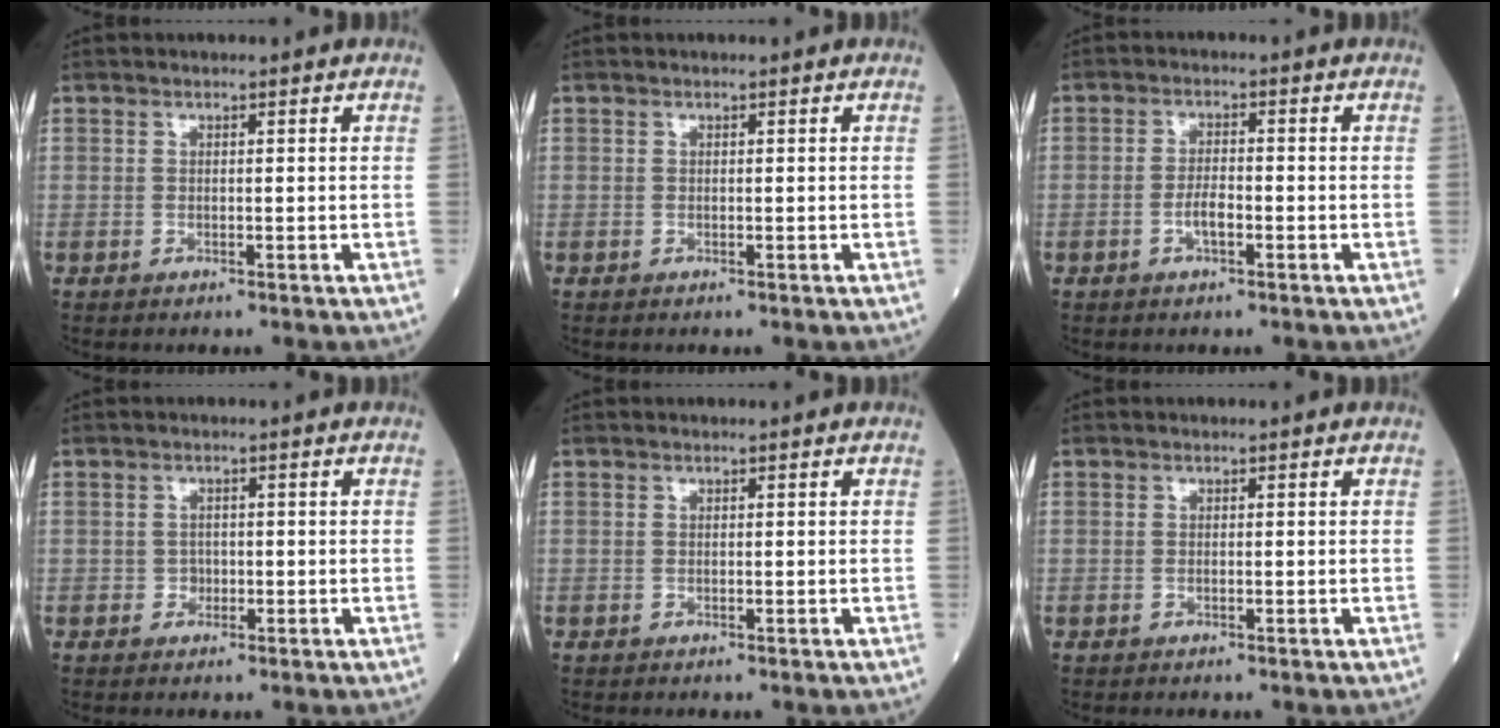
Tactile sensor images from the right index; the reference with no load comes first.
{"total": 0.0}
{"total": 2.8, "force": [-1.1, 0.7, 2.5], "torque": [-0.048, 0.003, -0.021]}
{"total": 1.1, "force": [-0.4, 1.0, 0.4], "torque": [-0.001, 0.005, -0.007]}
{"total": 0.0}
{"total": 0.0}